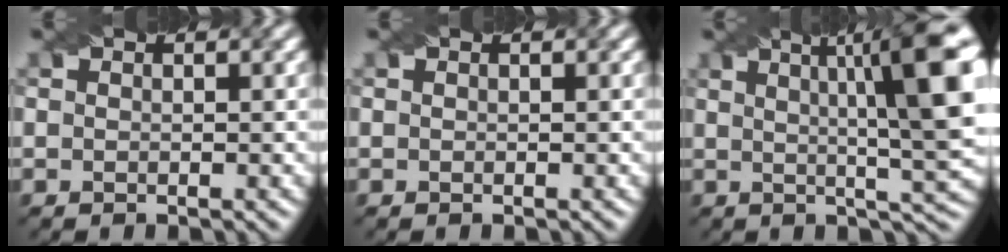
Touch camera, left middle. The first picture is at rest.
{"total": 0.0}
{"total": 11.9, "force": [3.3, 2.5, 11.2], "torque": [-0.124, 0.005, 0.048]}